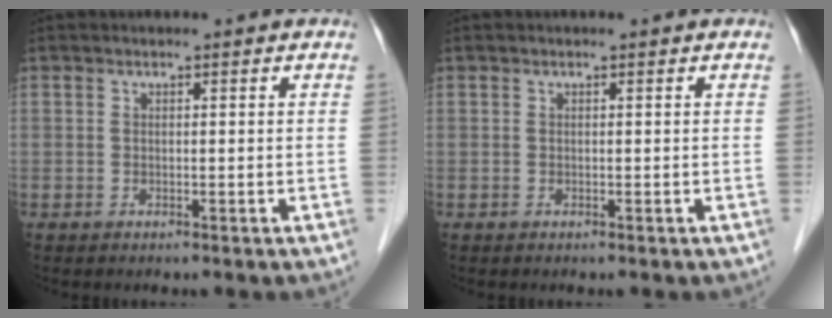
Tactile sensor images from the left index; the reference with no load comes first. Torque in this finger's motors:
{"motor_torque": [0.00, 0.00, 0.00, 0.00]}